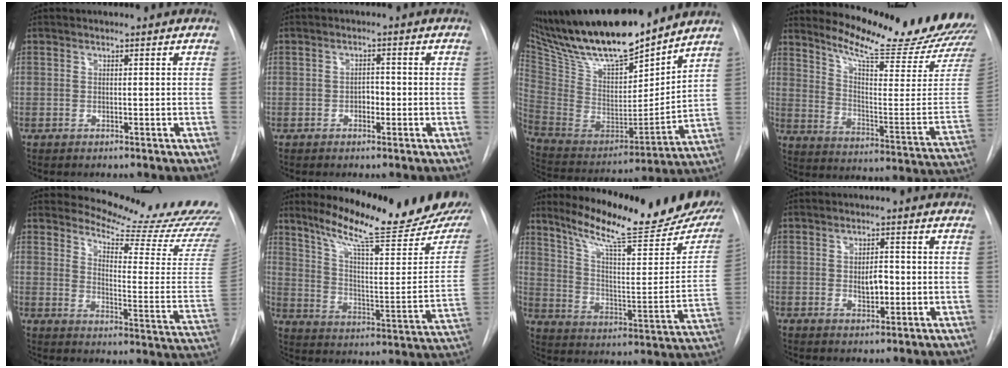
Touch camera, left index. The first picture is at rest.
{"total": 1.7, "force": [-0.6, 1.1, 1.2], "torque": [-0.013, 0.006, -0.010]}
{"total": 24.0, "force": [20.4, 4.6, 11.7], "torque": [-0.218, -0.015, 0.356]}
{"total": 21.2, "force": [19.8, 0.7, 7.8], "torque": [-0.130, -0.110, 0.263]}
{"total": 19.5, "force": [18.7, 0.7, 5.5], "torque": [-0.087, -0.141, 0.223]}
{"total": 22.3, "force": [18.4, 1.7, 12.5], "torque": [-0.189, -0.071, 0.257]}
{"total": 24.5, "force": [20.4, 2.9, 13.3], "torque": [-0.206, -0.067, 0.280]}
{"total": 3.2, "force": [-0.3, 1.6, 2.8], "torque": [-0.041, 0.001, -0.001]}